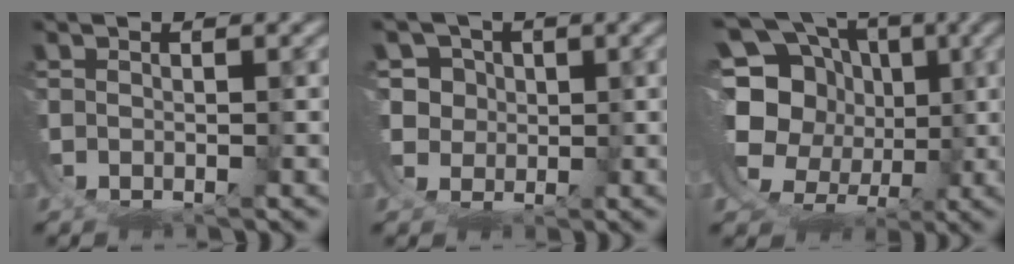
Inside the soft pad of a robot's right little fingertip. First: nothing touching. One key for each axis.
{"total": 6.9, "fx": 1.1, "fy": 6.2, "fz": 2.8, "tx": -0.095, "ty": -0.030, "tz": 0.026}
{"total": 16.2, "fx": 1.9, "fy": 12.8, "fz": 9.8, "tx": -0.182, "ty": -0.022, "tz": 0.025}